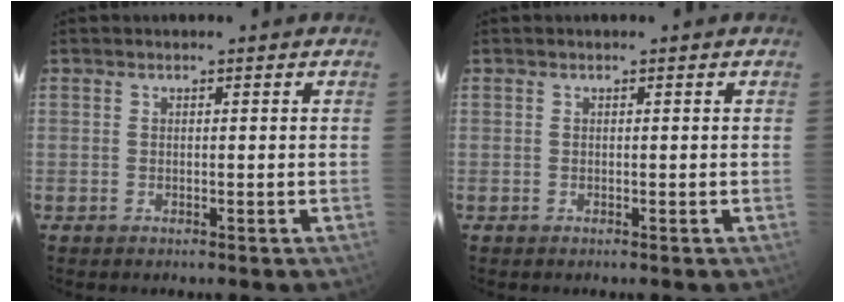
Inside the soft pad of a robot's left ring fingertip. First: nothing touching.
{"total": 0.0}